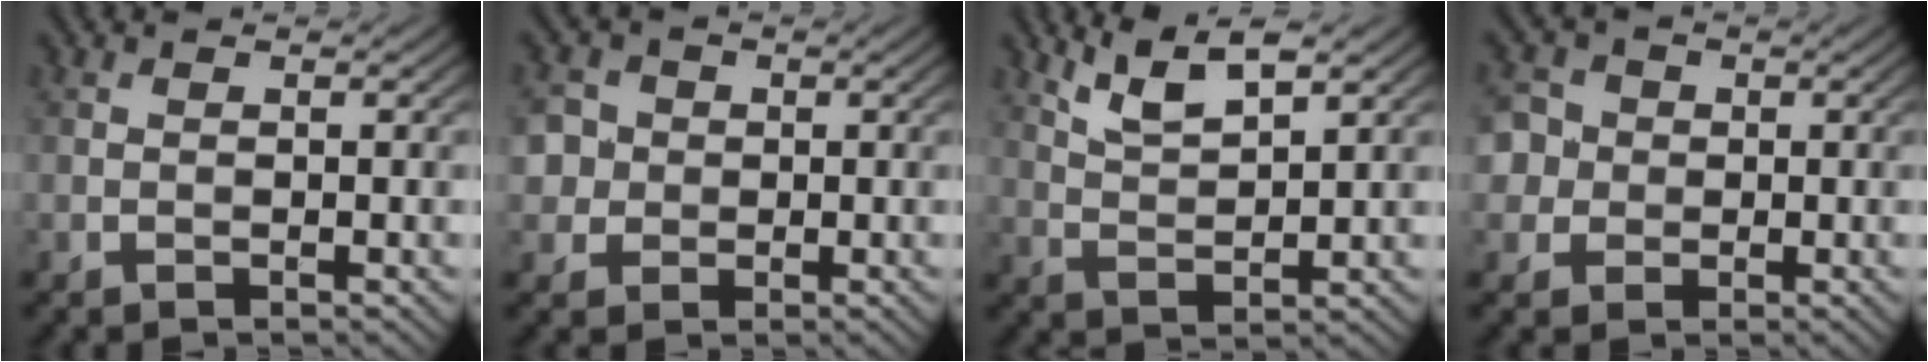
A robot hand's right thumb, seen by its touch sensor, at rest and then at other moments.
{"total": 4.2, "force": [0.5, 4.1, 1.1], "torque": [-0.029, 0.007, -0.001]}
{"total": 5.6, "force": [3.9, 1.2, 3.8], "torque": [-0.092, 0.004, 0.084]}
{"total": 5.0, "force": [0.5, 4.7, 1.5], "torque": [-0.037, 0.015, -0.009]}